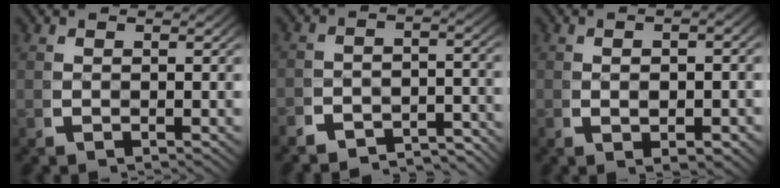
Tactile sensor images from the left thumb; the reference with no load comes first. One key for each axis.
{"total": 6.3, "fx": -5.7, "fy": 2.3, "fz": 1.4, "tx": -0.001, "ty": -0.018, "tz": -0.099}
{"total": 3.1, "fx": -0.5, "fy": 1.3, "fz": 2.7, "tx": -0.038, "ty": 0.000, "tz": -0.009}